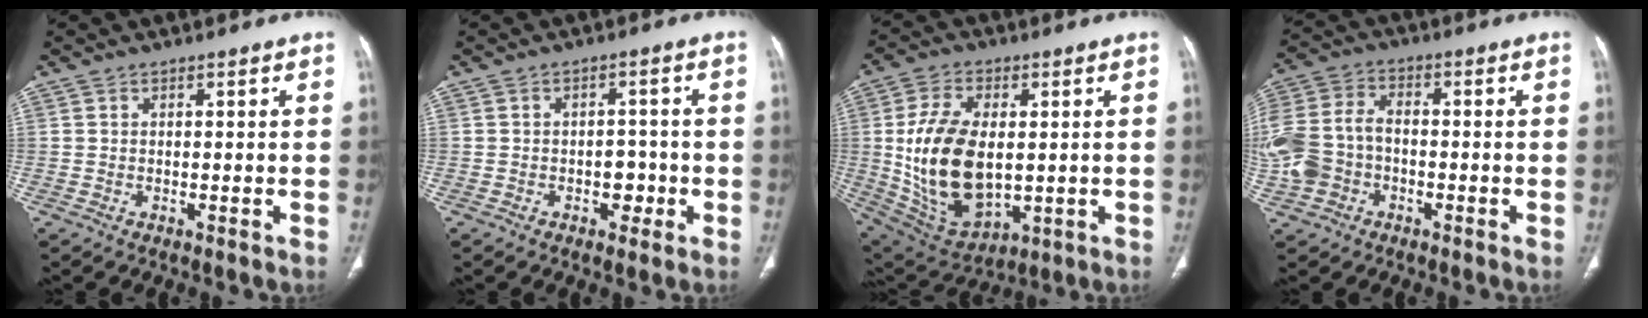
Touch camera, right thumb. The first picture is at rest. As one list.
[{"total": 3.7, "force": [-1.3, 2.6, 2.3], "torque": [-0.010, 0.014, -0.017]}, {"total": 18.8, "force": [0.3, 11.0, 15.3], "torque": [-0.283, -0.010, 0.029]}, {"total": 12.3, "force": [-2.9, 9.4, 7.4], "torque": [-0.168, 0.031, -0.061]}]